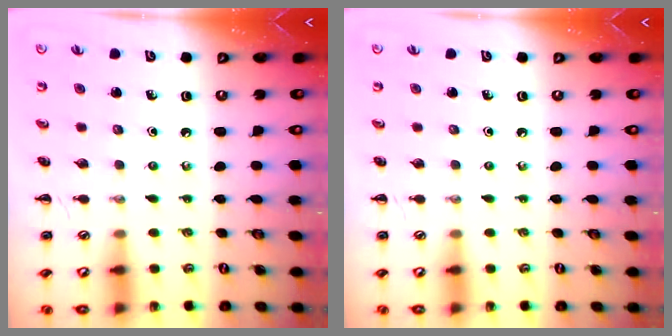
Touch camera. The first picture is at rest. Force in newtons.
{"total": 0.0}